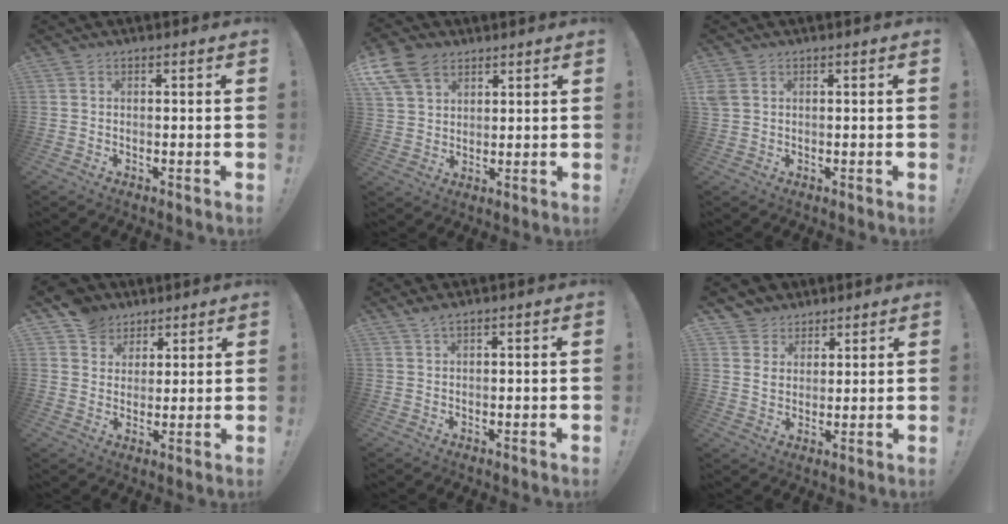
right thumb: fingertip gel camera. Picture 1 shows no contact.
{"total": 10.7, "force": [6.4, 7.0, 5.0], "torque": [-0.096, -0.028, 0.128]}
{"total": 2.4, "force": [0.7, 1.3, 1.9], "torque": [-0.035, 0.004, 0.015]}
{"total": 8.3, "force": [5.5, 6.1, 1.1], "torque": [-0.024, -0.036, 0.110]}
{"total": 1.7, "force": [1.3, 0.3, 1.0], "torque": [-0.025, -0.001, 0.025]}
{"total": 6.3, "force": [3.8, 5.0, 0.5], "torque": [-0.012, -0.031, 0.075]}